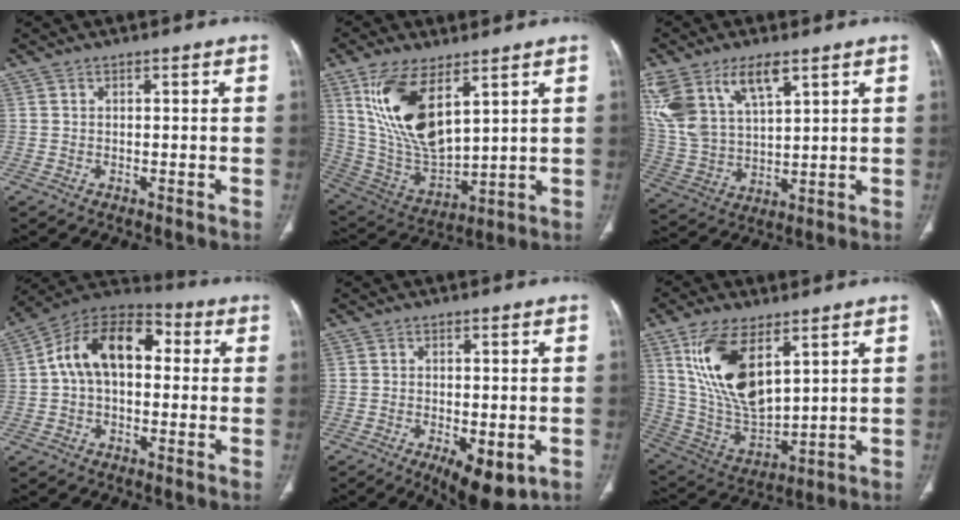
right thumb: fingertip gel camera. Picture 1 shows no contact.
{"total": 17.5, "force": [7.8, 7.7, 13.7], "torque": [-0.258, -0.032, 0.167]}
{"total": 14.7, "force": [7.9, 6.9, 10.3], "torque": [-0.207, -0.018, 0.166]}
{"total": 14.6, "force": [1.7, 9.2, 11.1], "torque": [-0.169, 0.044, 0.016]}
{"total": 9.1, "force": [-3.5, 4.0, 7.4], "torque": [-0.100, -0.008, -0.045]}
{"total": 17.1, "force": [7.5, 7.9, 13.2], "torque": [-0.245, -0.030, 0.160]}